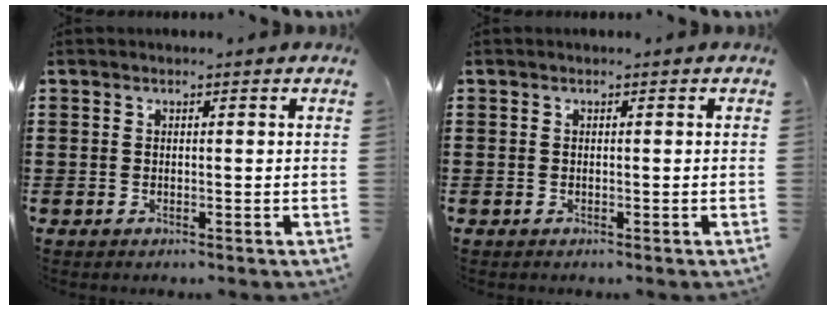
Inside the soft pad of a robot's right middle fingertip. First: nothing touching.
{"total": 0.0}